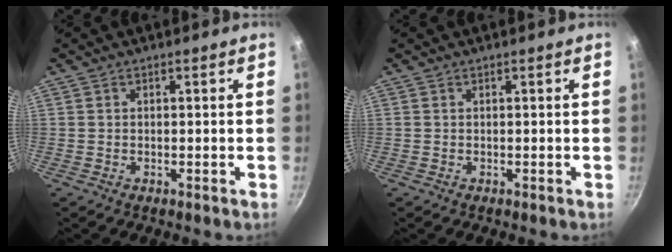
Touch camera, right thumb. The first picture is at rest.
{"total": 0.0}